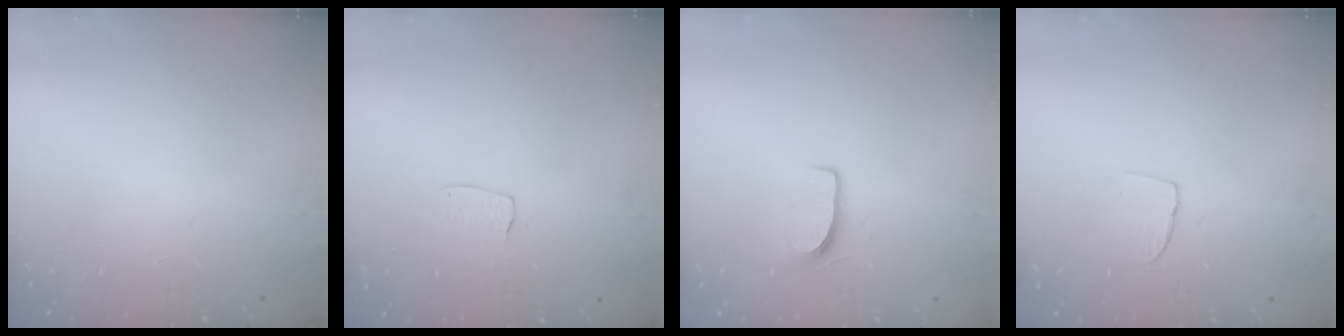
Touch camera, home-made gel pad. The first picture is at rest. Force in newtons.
{"total": 5.3, "press": 5.3, "slide": 0.3}
{"total": 6.7, "press": 6.7, "slide": 0.5}
{"total": 3.8, "press": 3.8, "slide": 0.3}